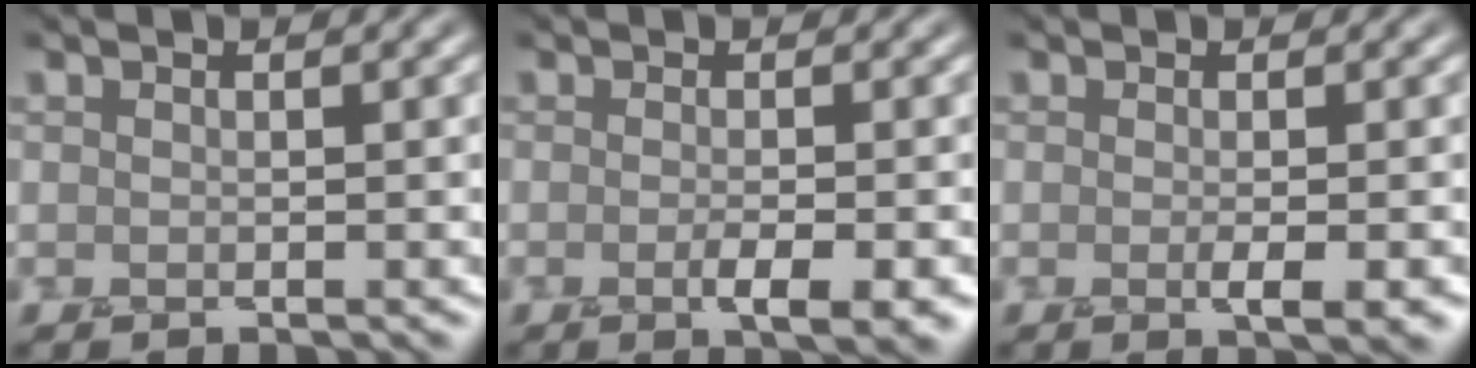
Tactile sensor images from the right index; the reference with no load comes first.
{"total": 3.3, "force": [-1.1, 0.9, 3.0], "torque": [-0.042, -0.003, -0.019]}
{"total": 2.6, "force": [-0.5, 0.7, 2.5], "torque": [-0.031, -0.002, -0.009]}